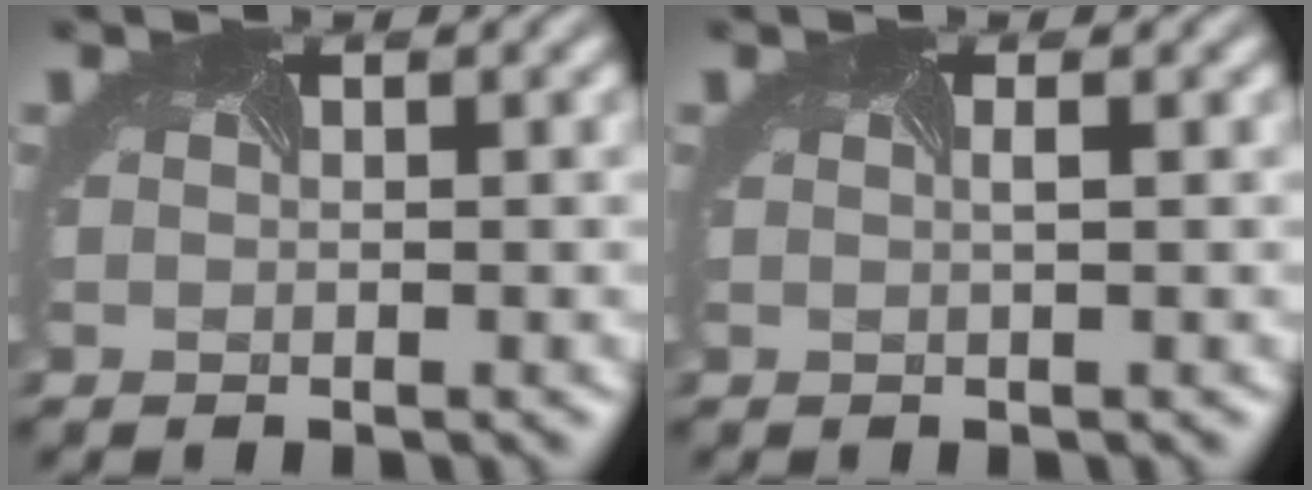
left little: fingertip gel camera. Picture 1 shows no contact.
{"total": 0.8, "force": [0.2, 0.2, 0.8], "torque": [-0.006, -0.003, -0.006]}